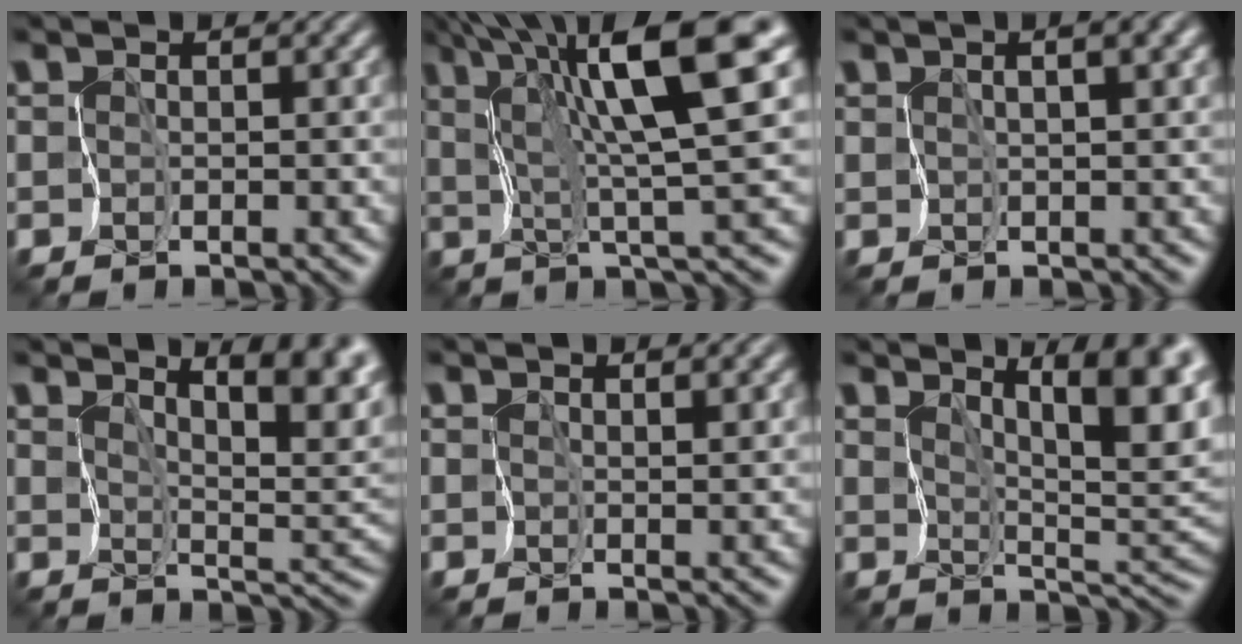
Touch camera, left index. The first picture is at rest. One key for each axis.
{"total": 10.8, "fx": 4.8, "fy": 1.3, "fz": 9.6, "tx": -0.145, "ty": 0.016, "tz": 0.080}
{"total": 4.2, "fx": 2.0, "fy": 1.7, "fz": 3.3, "tx": -0.043, "ty": 0.013, "tz": 0.029}
{"total": 7.0, "fx": 4.6, "fy": 1.5, "fz": 5.0, "tx": -0.074, "ty": 0.010, "tz": 0.073}
{"total": 1.7, "fx": 1.3, "fy": 0.3, "fz": 1.0, "tx": -0.018, "ty": 0.002, "tz": 0.025}
{"total": 8.6, "fx": 4.6, "fy": 2.0, "fz": 7.0, "tx": -0.094, "ty": 0.010, "tz": 0.072}